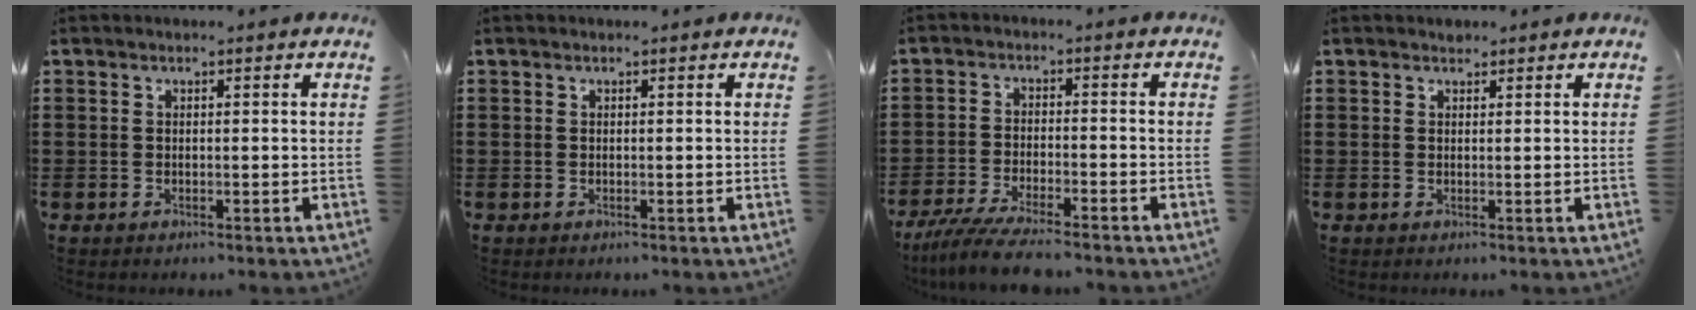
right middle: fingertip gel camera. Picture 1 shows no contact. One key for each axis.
{"total": 0.0}
{"total": 5.9, "fx": -5.4, "fy": 0.2, "fz": 2.5, "tx": -0.066, "ty": -0.015, "tz": -0.105}
{"total": 1.0, "fx": 0.8, "fy": 0.5, "fz": -0.1, "tx": 0.008, "ty": -0.003, "tz": 0.015}